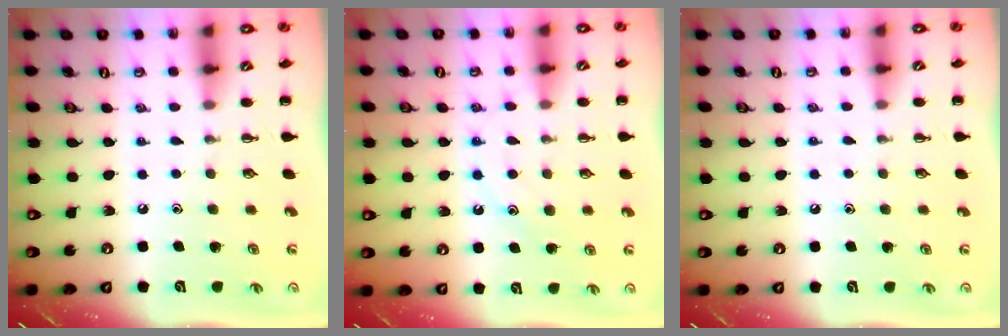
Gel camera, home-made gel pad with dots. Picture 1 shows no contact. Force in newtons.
{"total": 12.3, "press": 12.2, "slide": 1.0}
{"total": 6.3, "press": 6.0, "slide": 1.8}